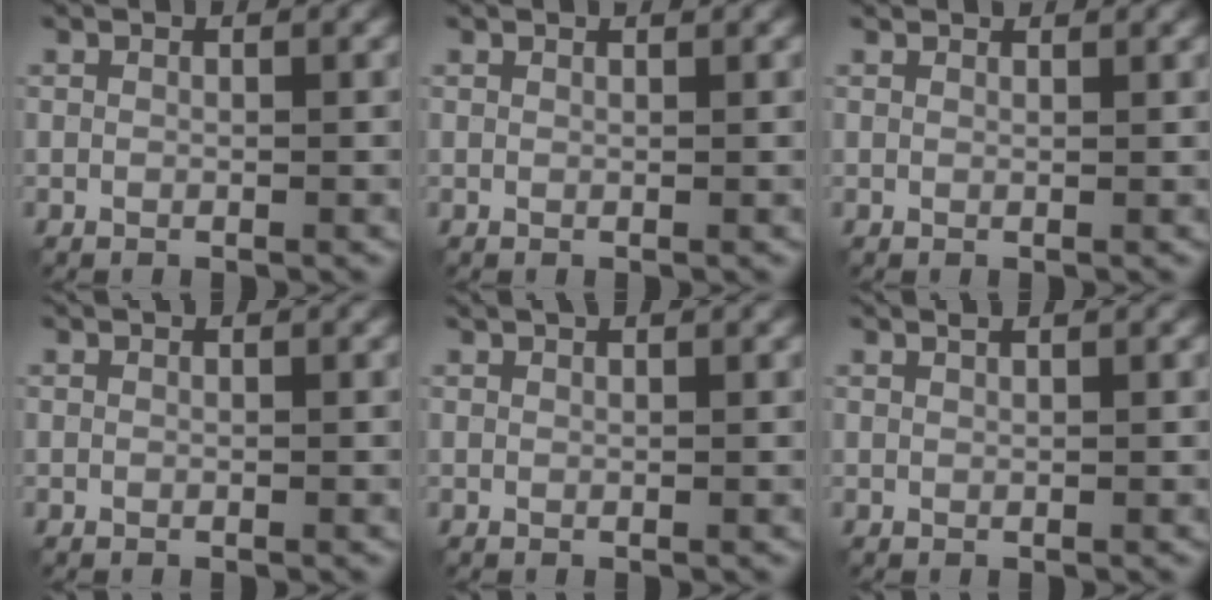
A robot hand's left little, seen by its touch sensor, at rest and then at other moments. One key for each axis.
{"total": 0.5, "fx": 0.5, "fy": 0.0, "fz": 0.2, "tx": -0.002, "ty": 0.000, "tz": 0.009}
{"total": 1.0, "fx": 1.0, "fy": 0.0, "fz": 0.2, "tx": -0.007, "ty": -0.002, "tz": 0.012}
{"total": 0.0}
{"total": 1.2, "fx": 1.0, "fy": 0.2, "fz": 0.6, "tx": -0.010, "ty": -0.001, "tz": 0.011}
{"total": 0.8, "fx": 0.7, "fy": 0.1, "fz": 0.4, "tx": -0.007, "ty": -0.002, "tz": 0.006}